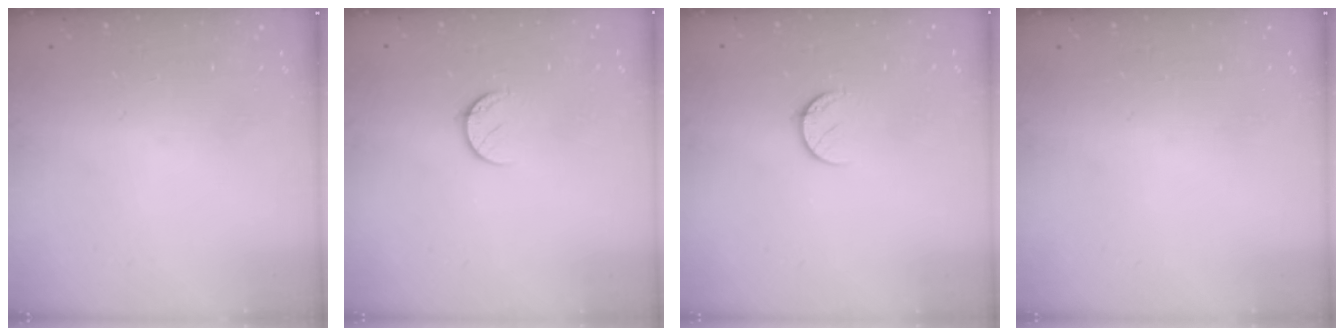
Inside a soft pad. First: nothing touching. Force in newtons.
{"total": 7.5, "press": 7.4, "slide": 1.1}
{"total": 7.5, "press": 7.4, "slide": 1.1}
{"total": 0.0}